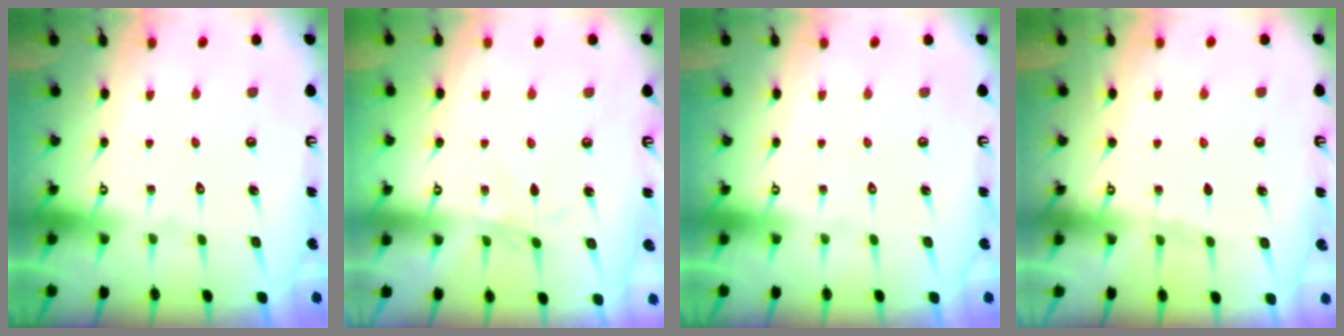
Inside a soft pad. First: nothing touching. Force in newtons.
{"total": 1.5, "press": 1.5, "slide": 0.4}
{"total": 0.0}
{"total": 4.1, "press": 3.4, "slide": 2.4}